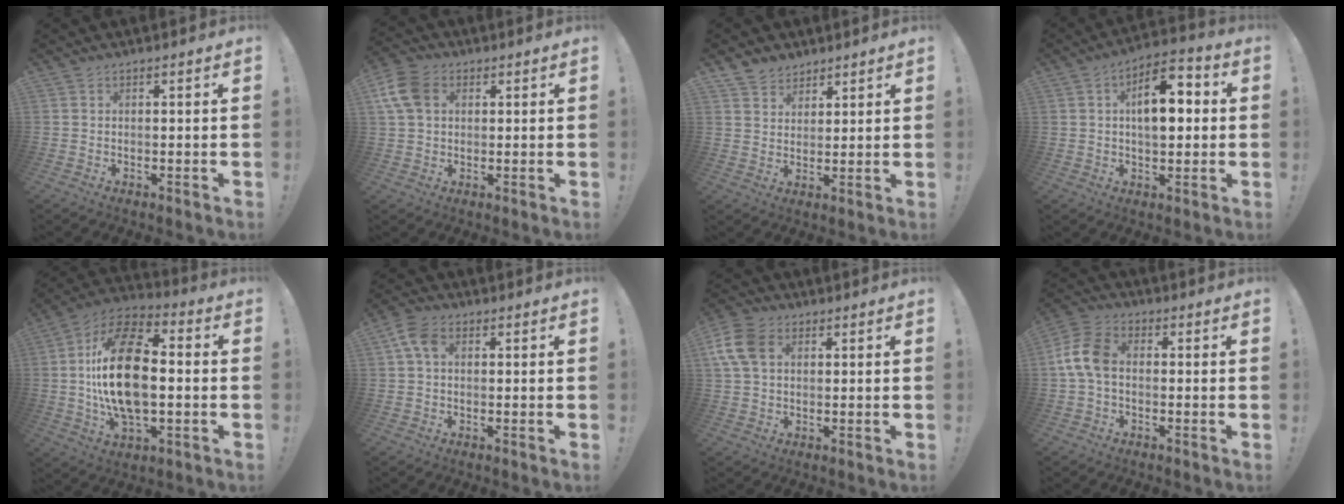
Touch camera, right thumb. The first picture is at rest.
{"total": 10.3, "force": [2.9, 7.4, 6.5], "torque": [-0.128, 0.004, 0.060]}
{"total": 5.6, "force": [4.4, 3.5, 0.2], "torque": [-0.011, -0.029, 0.087]}
{"total": 12.4, "force": [1.7, 6.6, 10.4], "torque": [-0.142, 0.007, 0.028]}
{"total": 22.2, "force": [0.0, 12.4, 18.3], "torque": [-0.327, 0.007, -0.003]}
{"total": 6.5, "force": [1.6, 4.2, 4.7], "torque": [-0.104, 0.006, 0.032]}
{"total": 10.3, "force": [2.9, 7.1, 6.9], "torque": [-0.140, 0.003, 0.057]}
{"total": 9.8, "force": [-0.1, 6.2, 7.6], "torque": [-0.146, 0.010, 0.005]}